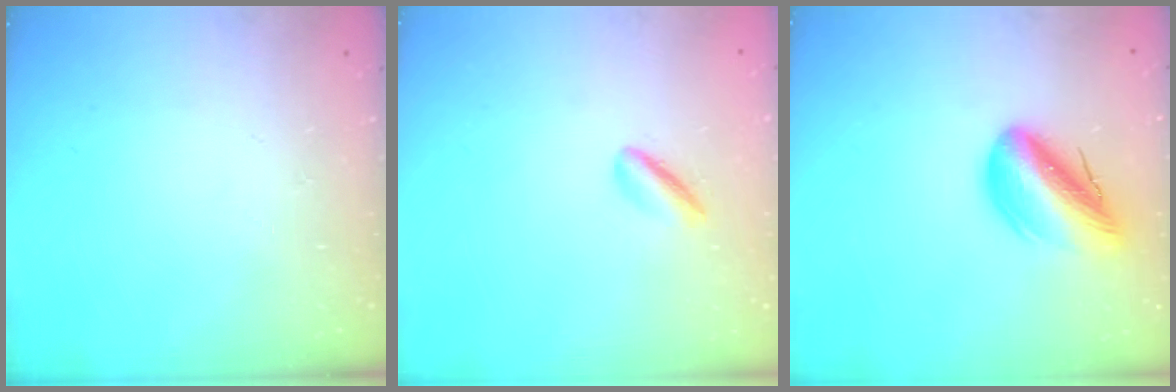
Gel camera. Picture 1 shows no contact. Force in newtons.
{"total": 2.0, "press": 1.9, "slide": 0.6}
{"total": 13.7, "press": 13.3, "slide": 3.4}